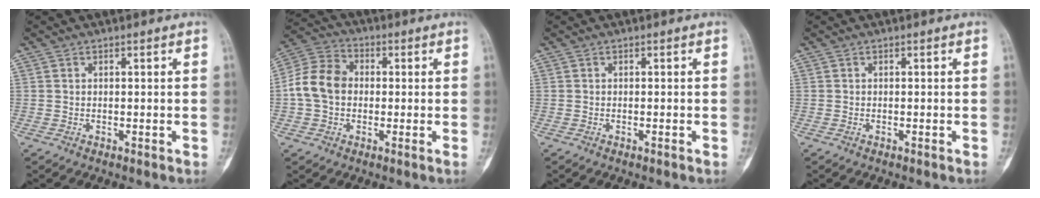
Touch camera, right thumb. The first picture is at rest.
{"total": 9.9, "force": [-0.4, 7.7, 6.3], "torque": [-0.114, 0.030, -0.019]}
{"total": 0.0}
{"total": 0.0}